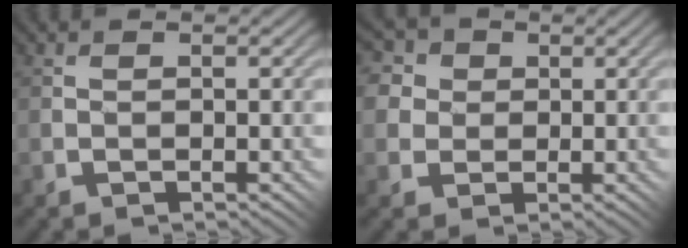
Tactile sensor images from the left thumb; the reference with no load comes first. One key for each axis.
{"total": 7.8, "fx": 2.9, "fy": 6.6, "fz": 3.0, "tx": -0.092, "ty": 0.021, "tz": 0.041}